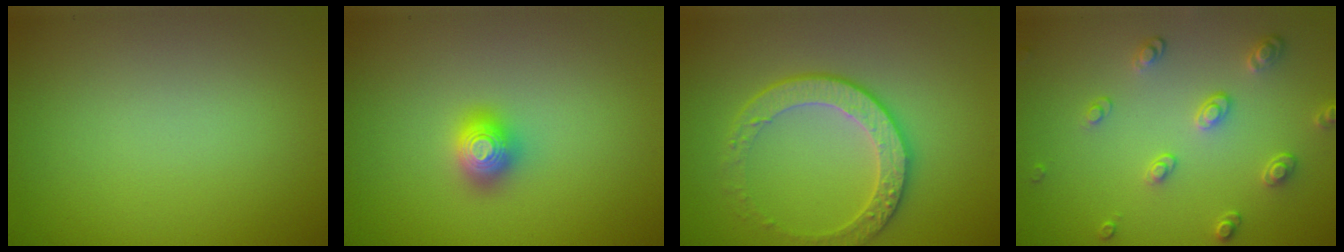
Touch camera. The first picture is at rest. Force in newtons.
{"total": 2.0, "press": 2.0, "slide": 0.1}
{"total": 3.9, "press": 3.4, "slide": 1.7}
{"total": 2.8, "press": 2.5, "slide": 1.1}